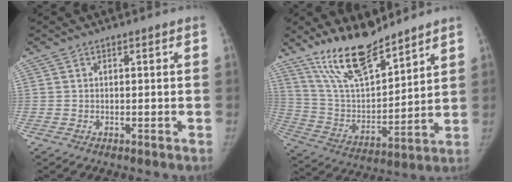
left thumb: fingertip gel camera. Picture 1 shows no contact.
{"total": 16.5, "force": [13.0, 5.1, 8.7], "torque": [-0.122, -0.073, 0.248]}